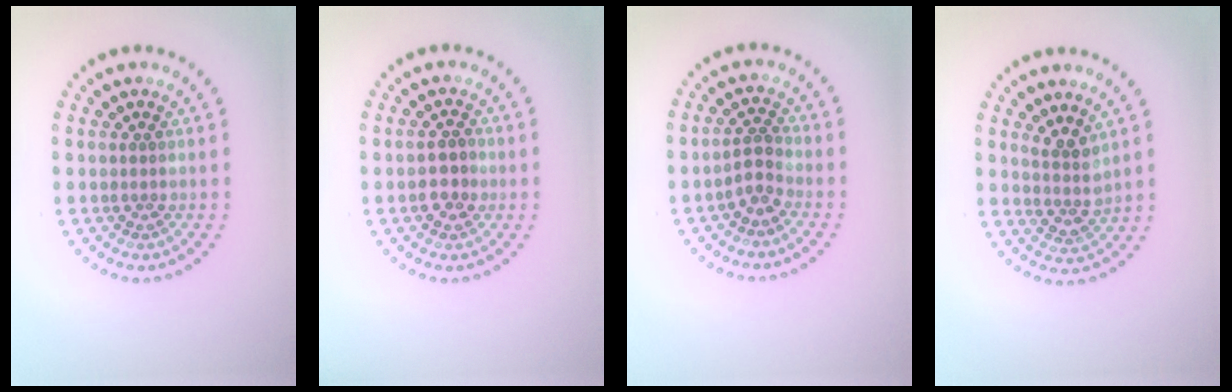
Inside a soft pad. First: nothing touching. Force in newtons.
{"total": 2.2, "press": 2.2, "slide": 0.3}
{"total": 1.8, "press": 1.4, "slide": 1.1}
{"total": 2.4, "press": 1.8, "slide": 1.6}